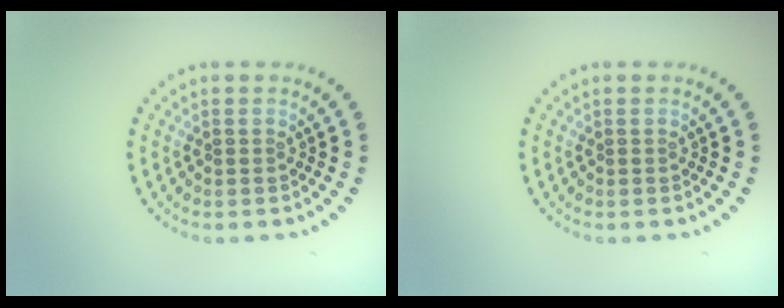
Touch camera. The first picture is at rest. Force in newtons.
{"total": 0.0}